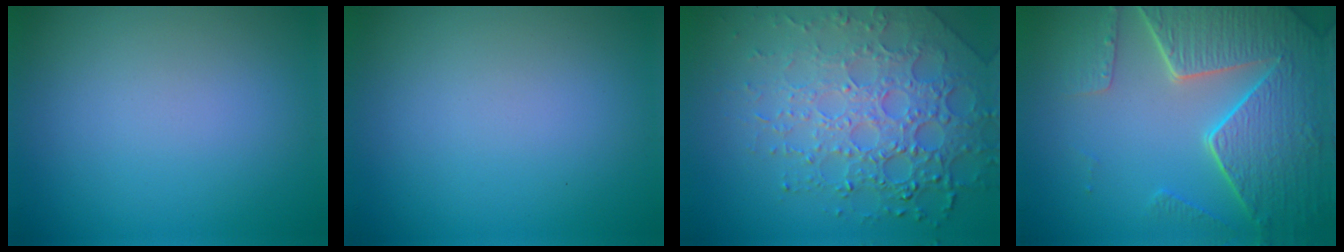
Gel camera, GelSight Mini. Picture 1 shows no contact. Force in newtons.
{"total": 0.0}
{"total": 8.0, "press": 5.5, "slide": 5.9}
{"total": 8.1, "press": 5.9, "slide": 5.5}